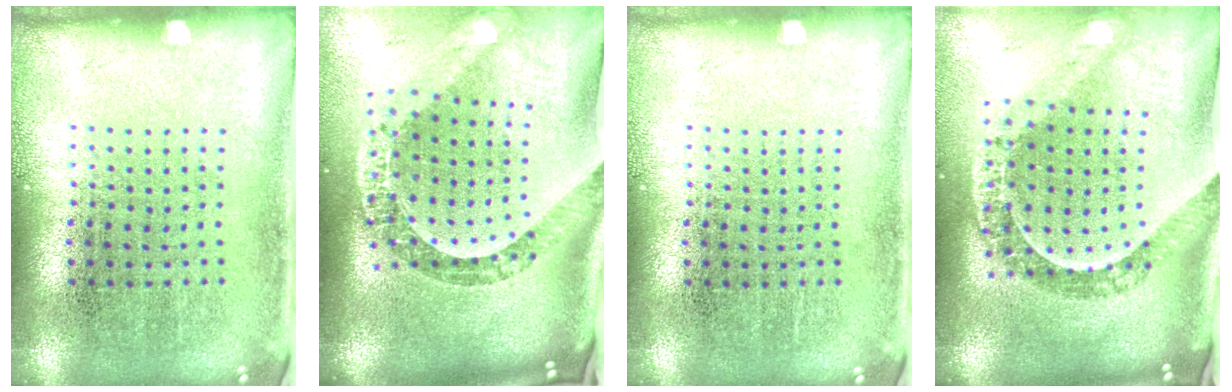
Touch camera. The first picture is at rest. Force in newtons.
{"total": 3.0, "press": 2.2, "slide": 2.0}
{"total": 0.0}
{"total": 1.7, "press": 1.5, "slide": 0.9}